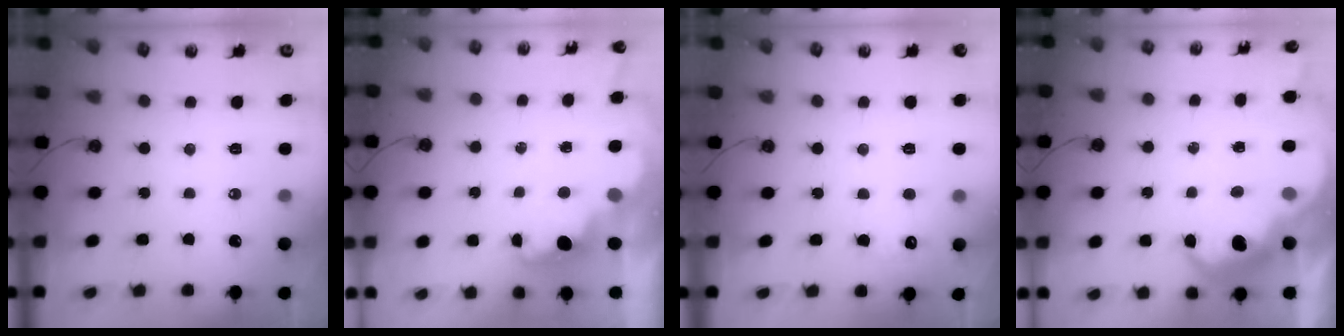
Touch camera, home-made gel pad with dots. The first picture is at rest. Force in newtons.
{"total": 3.5, "press": 3.5, "slide": 0.8}
{"total": 4.7, "press": 4.6, "slide": 1.1}
{"total": 8.8, "press": 8.7, "slide": 0.6}